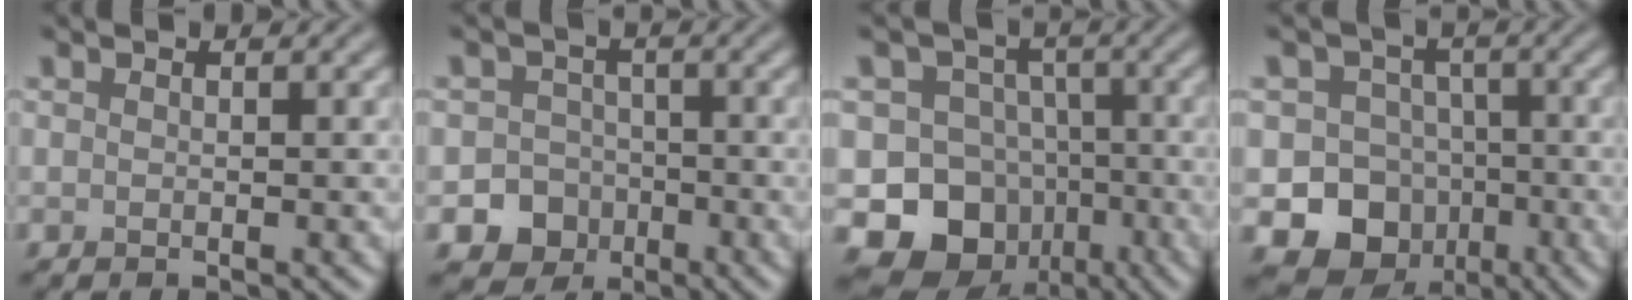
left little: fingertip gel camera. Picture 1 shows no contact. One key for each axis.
{"total": 6.6, "fx": -3.3, "fy": 5.6, "fz": 1.2, "tx": 0.015, "ty": -0.015, "tz": -0.067}
{"total": 11.2, "fx": -5.2, "fy": 9.3, "fz": 3.4, "tx": -0.045, "ty": -0.009, "tz": -0.106}
{"total": 12.4, "fx": -5.3, "fy": 10.8, "fz": 3.1, "tx": -0.034, "ty": -0.031, "tz": -0.096}